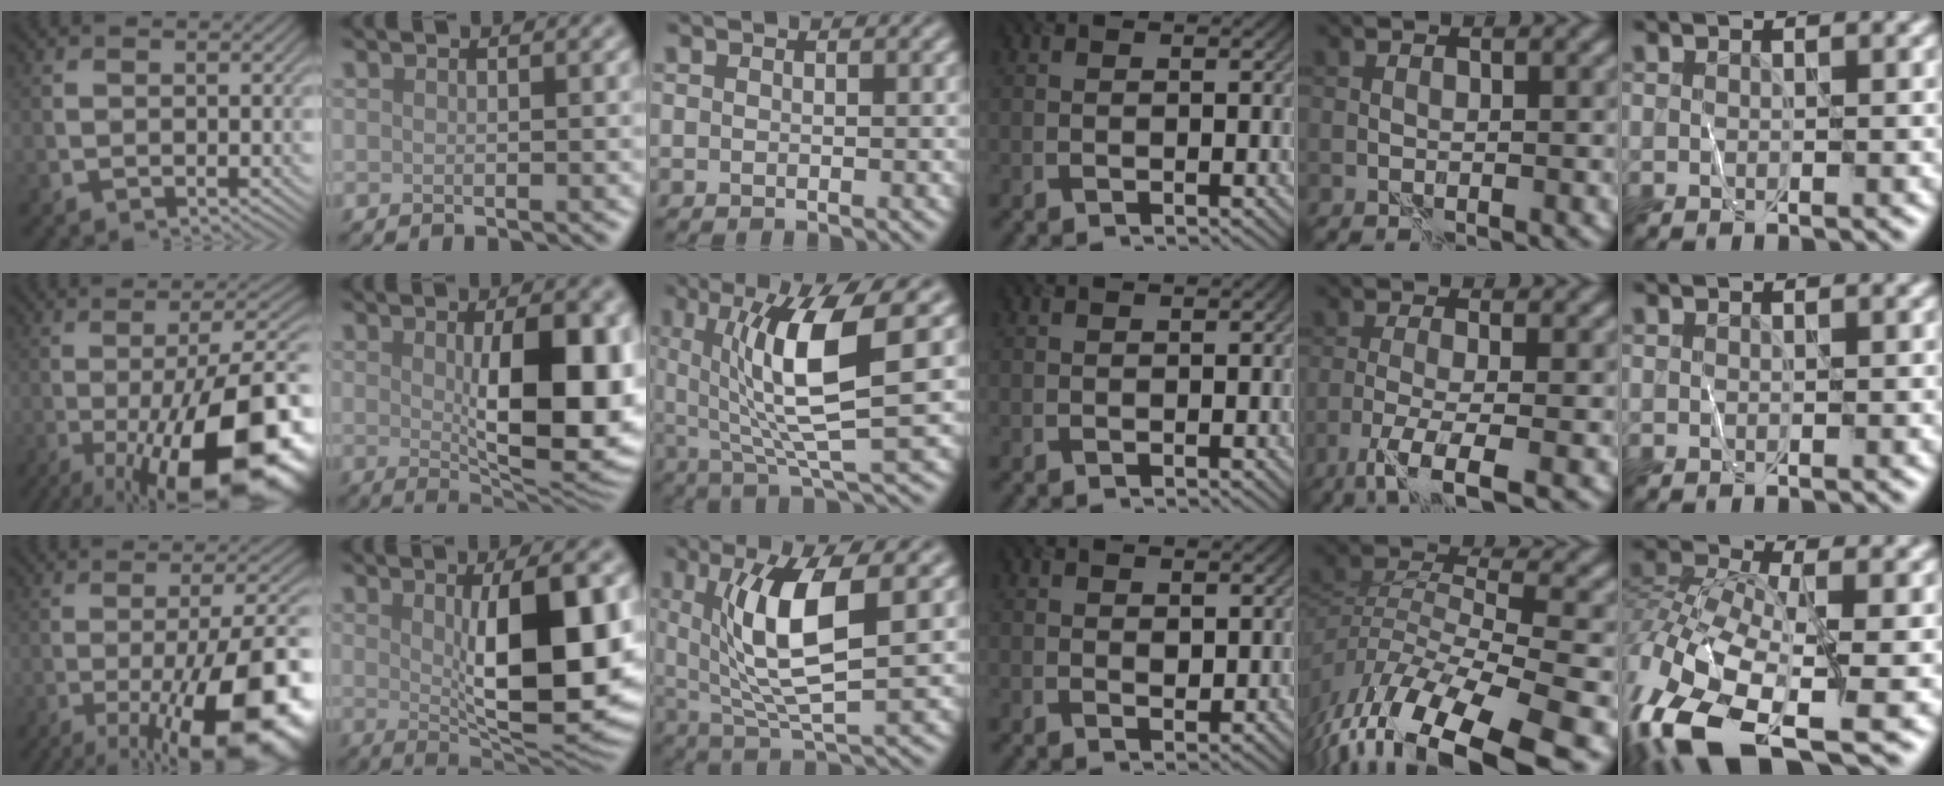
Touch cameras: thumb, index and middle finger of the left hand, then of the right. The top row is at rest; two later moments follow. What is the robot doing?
{"motion": "wrap", "object": "ribbon"}